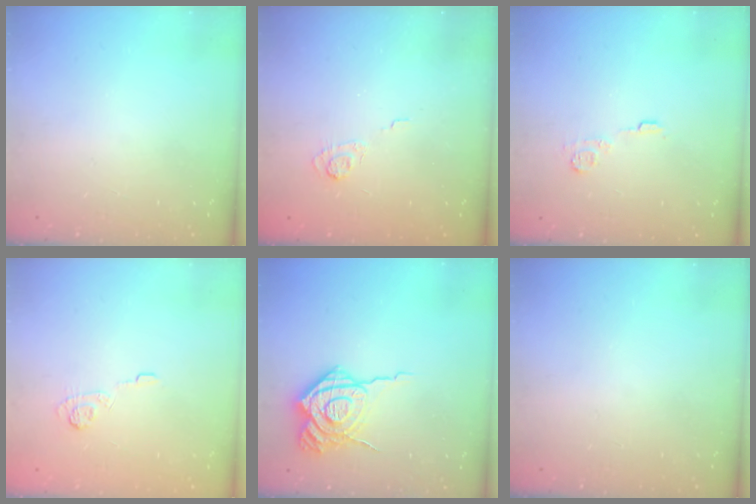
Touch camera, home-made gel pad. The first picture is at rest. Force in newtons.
{"total": 3.1, "press": 2.7, "slide": 1.6}
{"total": 5.6, "press": 5.6, "slide": 0.7}
{"total": 4.5, "press": 4.2, "slide": 1.6}
{"total": 15.9, "press": 15.9, "slide": 1.5}
{"total": 0.0}